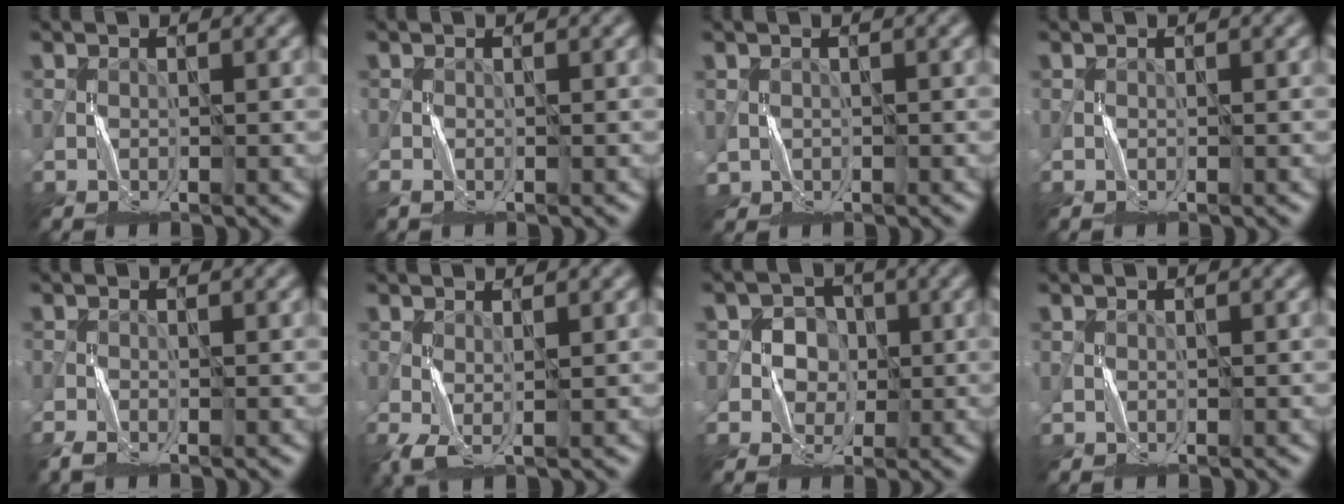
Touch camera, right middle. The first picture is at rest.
{"total": 1.0, "force": [-0.5, 0.5, 0.7], "torque": [-0.022, -0.003, -0.011]}
{"total": 0.9, "force": [0.2, 0.9, 0.1], "torque": [-0.002, -0.002, 0.009]}
{"total": 0.0}
{"total": 1.9, "force": [-1.5, 0.6, 1.1], "torque": [-0.031, -0.003, -0.031]}
{"total": 1.7, "force": [-0.1, 0.6, 1.6], "torque": [-0.049, -0.002, -0.003]}
{"total": 4.2, "force": [0.7, 4.0, 1.3], "torque": [-0.011, 0.006, 0.006]}
{"total": 0.0}